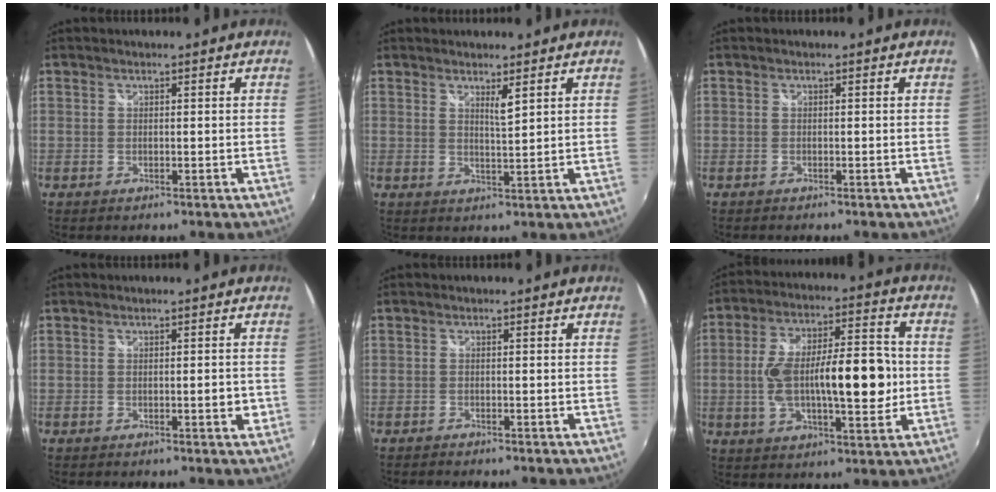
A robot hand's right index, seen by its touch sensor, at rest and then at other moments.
{"total": 2.6, "force": [1.5, 0.1, 2.1], "torque": [-0.035, -0.003, 0.024]}
{"total": 0.6, "force": [-0.5, 0.3, -0.2], "torque": [-0.001, -0.004, -0.011]}
{"total": 1.9, "force": [-0.4, 0.7, 1.8], "torque": [-0.023, 0.003, -0.003]}
{"total": 1.3, "force": [-1.2, 0.3, 0.2], "torque": [-0.012, -0.008, -0.022]}
{"total": 17.2, "force": [-1.5, 6.1, 16.0], "torque": [-0.276, 0.011, -0.021]}